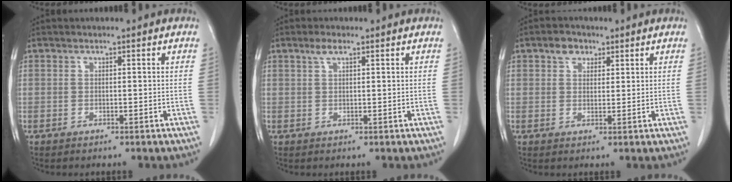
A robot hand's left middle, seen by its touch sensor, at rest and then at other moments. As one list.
[{"total": 1.8, "force": [1.2, 0.3, 1.3], "torque": [-0.030, 0.006, 0.025]}, {"total": 2.8, "force": [1.7, 1.9, 1.1], "torque": [-0.021, 0.007, 0.030]}]